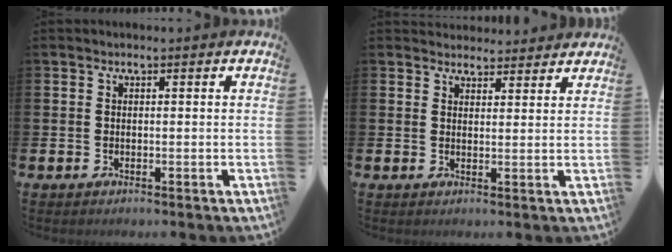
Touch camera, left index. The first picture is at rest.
{"total": 3.1, "force": [3.0, 0.9, -0.3], "torque": [0.009, -0.016, 0.053]}